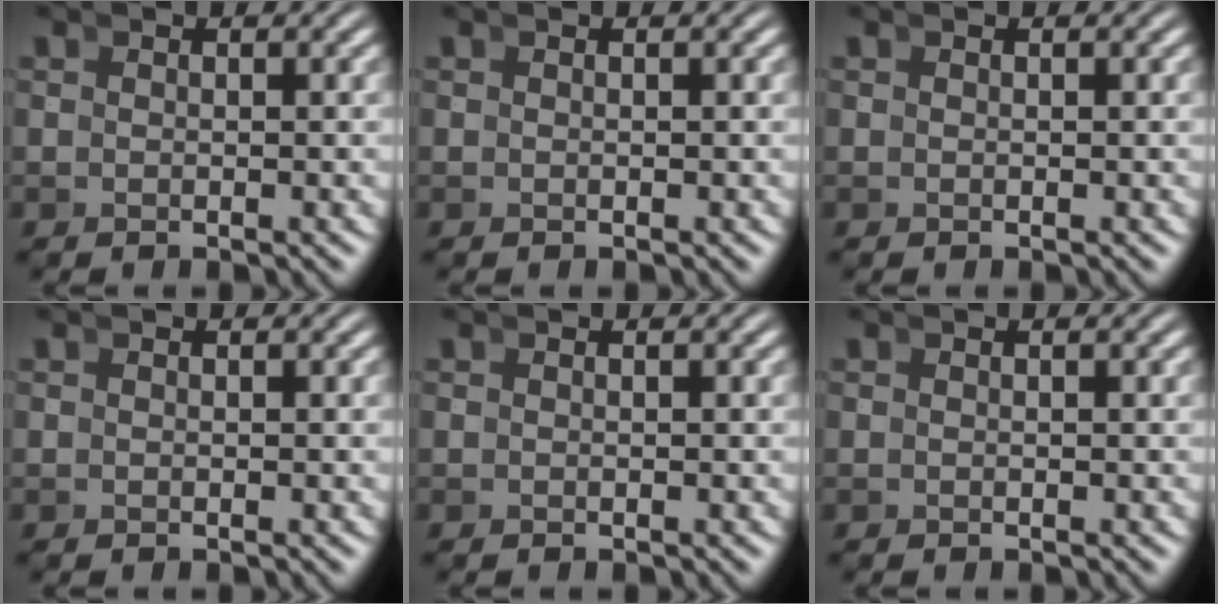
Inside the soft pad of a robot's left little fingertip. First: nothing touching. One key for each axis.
{"total": 0.0}
{"total": 0.0}
{"total": 0.0}
{"total": 0.0}
{"total": 0.0}